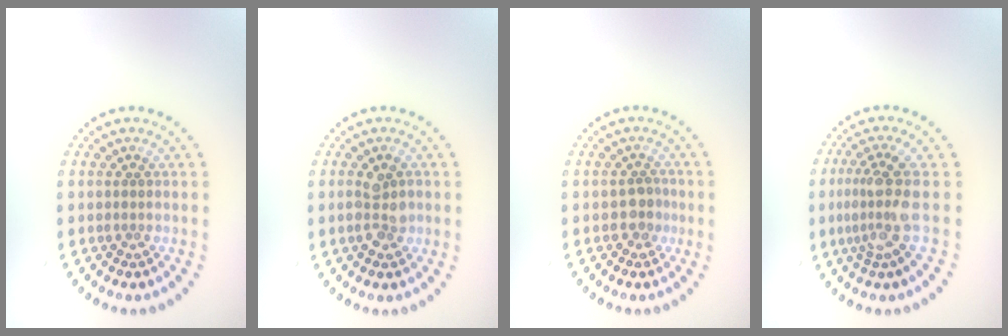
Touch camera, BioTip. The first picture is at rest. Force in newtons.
{"total": 2.4, "press": 2.4, "slide": 0.1}
{"total": 1.6, "press": 1.4, "slide": 0.8}
{"total": 3.8, "press": 2.7, "slide": 2.6}